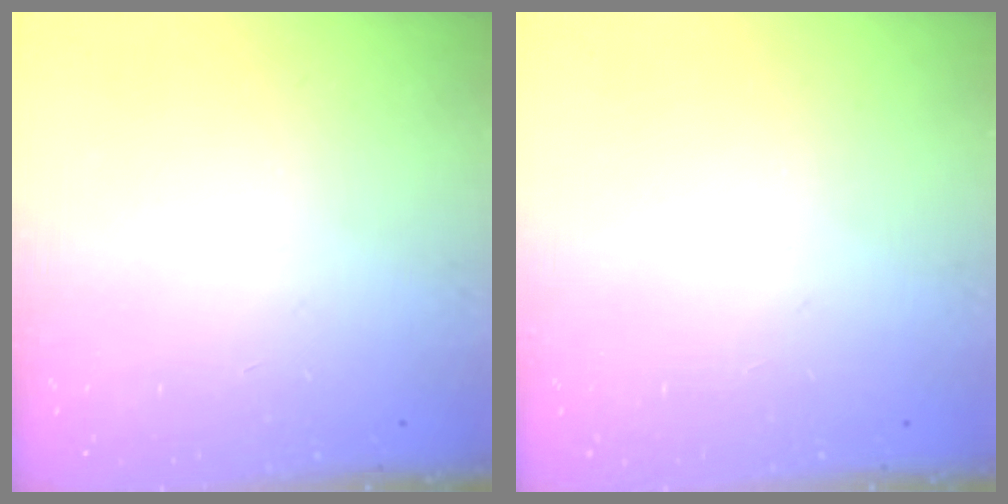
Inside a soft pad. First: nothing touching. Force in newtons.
{"total": 0.0}